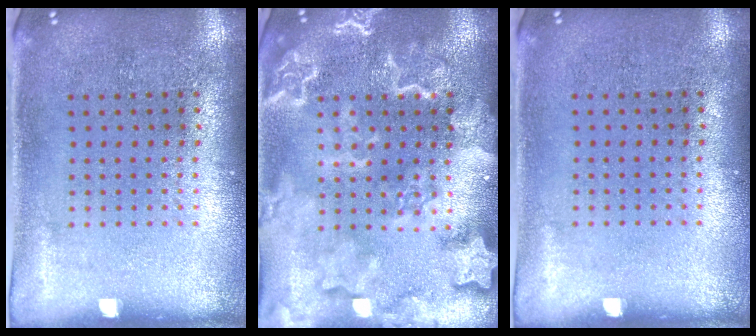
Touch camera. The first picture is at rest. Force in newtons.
{"total": 4.3, "press": 4.3, "slide": 0.6}
{"total": 0.0}